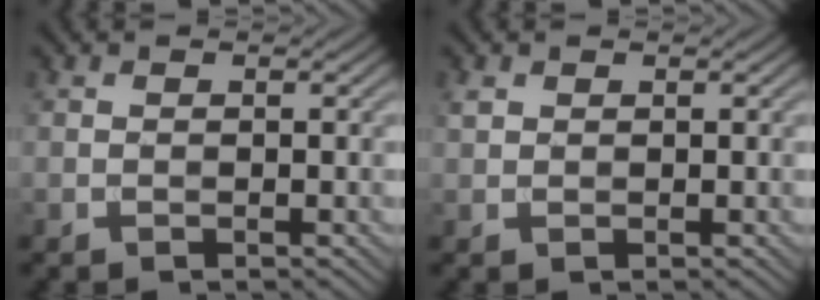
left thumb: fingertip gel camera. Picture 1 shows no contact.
{"total": 1.0, "force": [0.6, 0.7, 0.4], "torque": [-0.011, 0.001, 0.013]}